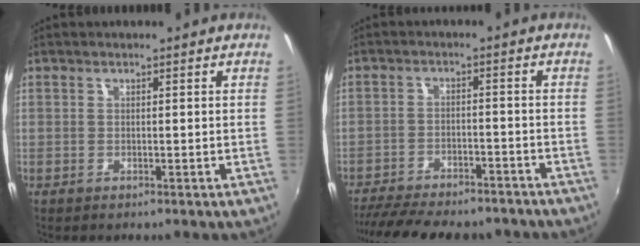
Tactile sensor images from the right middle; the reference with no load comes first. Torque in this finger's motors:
{"motor_torque": [1.11, -1.03, 0.64, 0.21]}